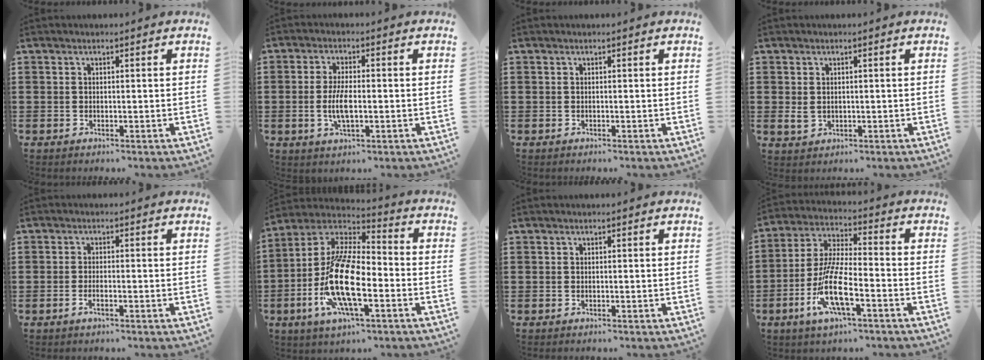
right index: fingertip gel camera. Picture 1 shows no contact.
{"total": 4.8, "force": [-0.8, 1.6, 4.5], "torque": [-0.101, -0.008, -0.020]}
{"total": 0.0}
{"total": 1.7, "force": [0.1, 1.3, 1.1], "torque": [-0.024, 0.002, 0.003]}
{"total": 1.3, "force": [-0.7, 0.2, 1.0], "torque": [-0.017, -0.001, -0.012]}
{"total": 14.7, "force": [-4.9, 5.7, 12.7], "torque": [-0.297, -0.010, -0.103]}
{"total": 0.0}
{"total": 10.5, "force": [-4.6, 2.5, 9.1], "torque": [-0.207, -0.011, -0.092]}